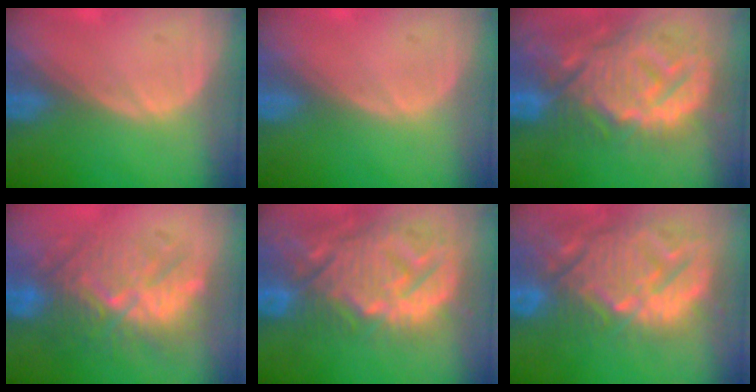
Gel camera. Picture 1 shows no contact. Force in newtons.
{"total": 0.0}
{"total": 14.4, "press": 12.4, "slide": 7.3}
{"total": 9.6, "press": 9.5, "slide": 1.5}
{"total": 14.3, "press": 12.3, "slide": 7.4}
{"total": 14.7, "press": 12.6, "slide": 7.5}